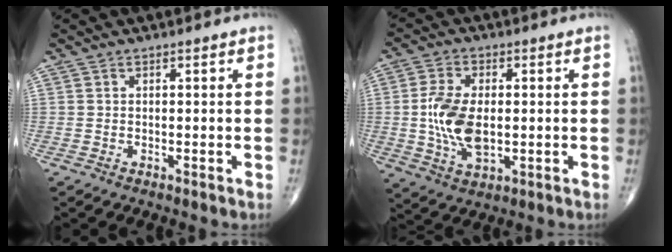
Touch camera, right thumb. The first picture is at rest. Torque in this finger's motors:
{"motor_torque": [0.79, 2.18, 0.68, -0.65, 0.38]}